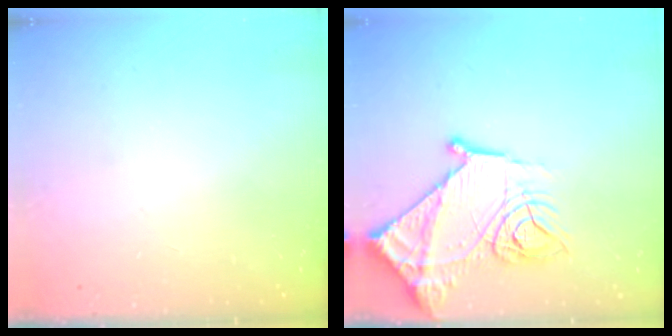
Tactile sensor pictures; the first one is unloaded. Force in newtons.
{"total": 18.7, "press": 18.6, "slide": 1.7}